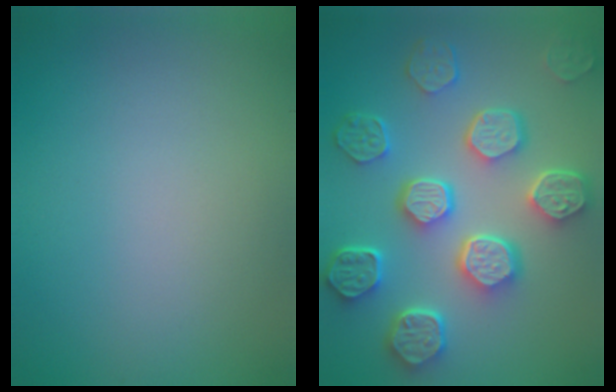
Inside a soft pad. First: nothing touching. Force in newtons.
{"total": 8.3, "press": 6.4, "slide": 5.3}